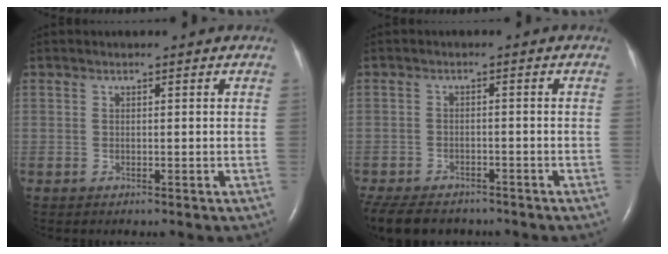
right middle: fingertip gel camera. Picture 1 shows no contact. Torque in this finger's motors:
{"motor_torque": [0.42, -0.40, 0.06, 0.02]}